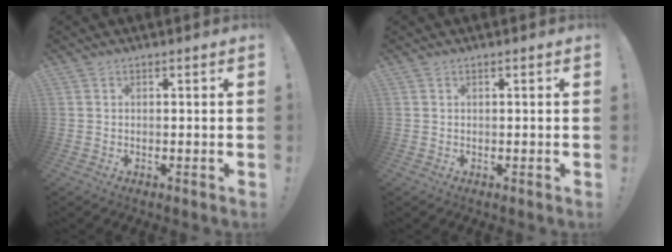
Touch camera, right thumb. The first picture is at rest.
{"total": 0.0}